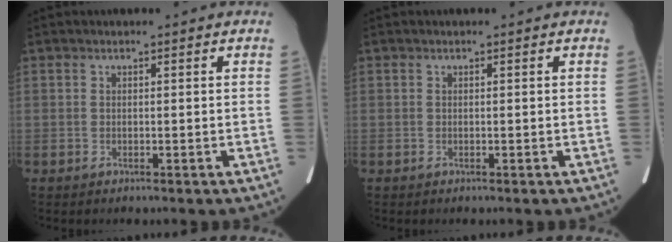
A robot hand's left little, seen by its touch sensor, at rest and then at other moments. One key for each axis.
{"total": 0.0}